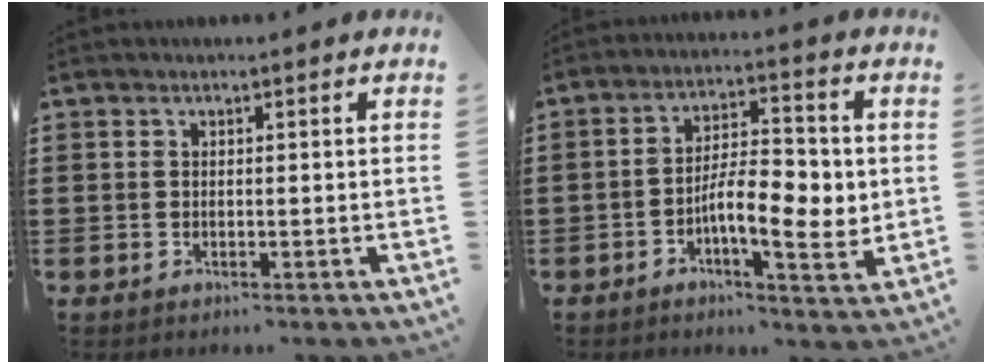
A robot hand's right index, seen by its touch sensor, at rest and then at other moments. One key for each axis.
{"total": 8.9, "fx": -1.2, "fy": 3.5, "fz": 8.1, "tx": -0.128, "ty": 0.002, "tz": -0.024}